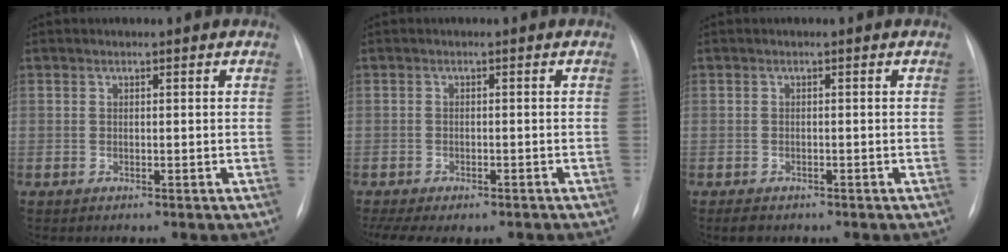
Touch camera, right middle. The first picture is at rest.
{"total": 10.3, "force": [-8.2, 3.9, 4.9], "torque": [-0.091, 0.005, -0.108]}
{"total": 2.1, "force": [-1.6, 1.1, 0.9], "torque": [-0.017, -0.002, -0.018]}